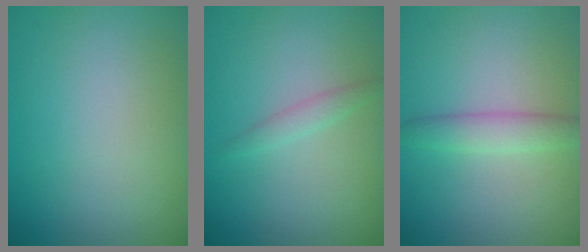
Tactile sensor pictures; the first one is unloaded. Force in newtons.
{"total": 1.2, "press": 1.2, "slide": 0.1}
{"total": 2.4, "press": 2.4, "slide": 0.1}